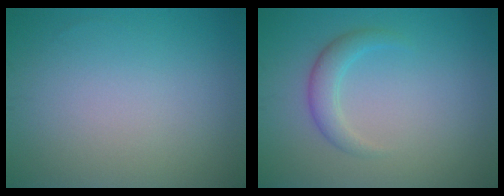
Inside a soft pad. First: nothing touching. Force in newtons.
{"total": 2.2, "press": 2.2, "slide": 0.1}